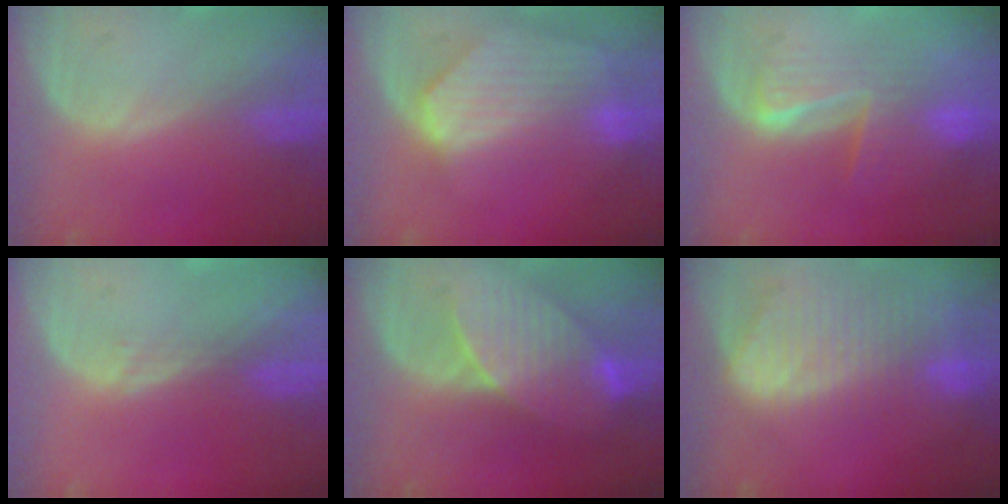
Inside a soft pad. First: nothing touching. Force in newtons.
{"total": 9.2, "press": 8.1, "slide": 4.4}
{"total": 6.5, "press": 6.4, "slide": 1.2}
{"total": 1.1, "press": 0.9, "slide": 0.7}
{"total": 8.2, "press": 7.9, "slide": 2.2}
{"total": 10.4, "press": 8.7, "slide": 5.5}